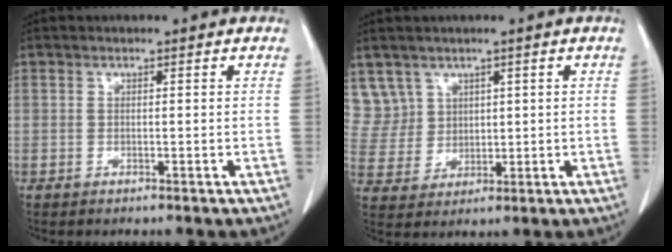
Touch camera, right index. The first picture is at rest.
{"total": 6.6, "force": [3.6, 5.5, -0.5], "torque": [0.013, 0.017, 0.081]}